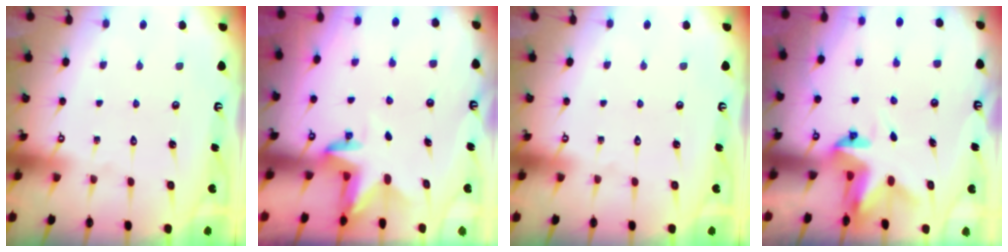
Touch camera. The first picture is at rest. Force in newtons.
{"total": 3.4, "press": 3.4, "slide": 0.2}
{"total": 0.0}
{"total": 3.9, "press": 3.9, "slide": 0.1}